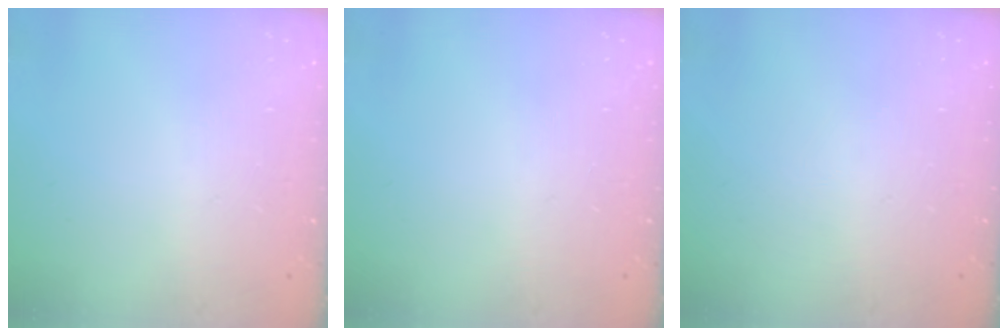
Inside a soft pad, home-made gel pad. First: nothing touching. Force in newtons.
{"total": 0.0}
{"total": 0.0}